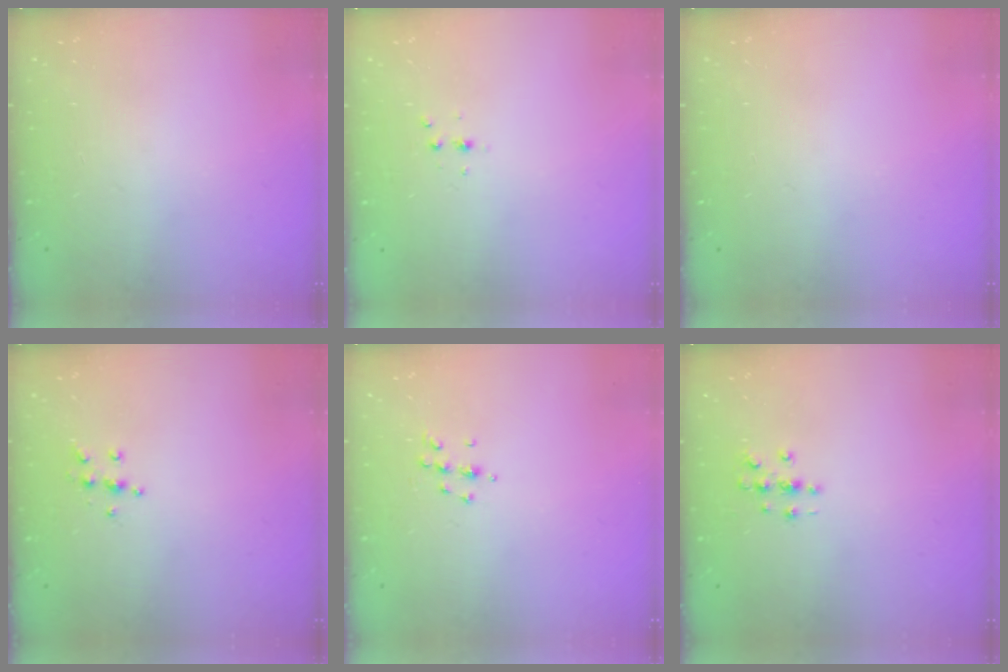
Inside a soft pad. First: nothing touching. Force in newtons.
{"total": 2.3, "press": 2.3, "slide": 0.3}
{"total": 0.0}
{"total": 5.7, "press": 5.7, "slide": 0.9}
{"total": 4.7, "press": 4.6, "slide": 0.8}
{"total": 3.0, "press": 3.0, "slide": 0.3}